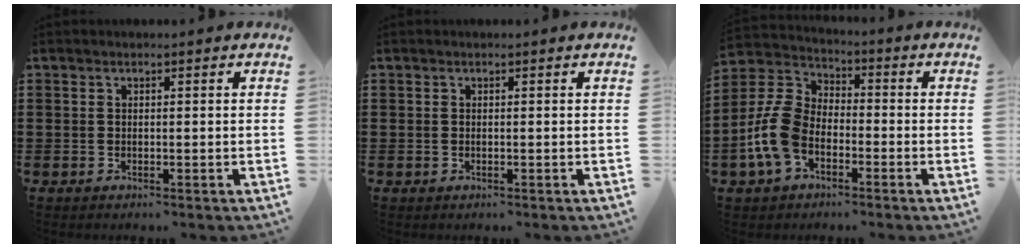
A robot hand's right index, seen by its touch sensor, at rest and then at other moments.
{"total": 0.0}
{"total": 9.2, "force": [-3.6, 5.7, 6.3], "torque": [-0.183, -0.006, -0.080]}